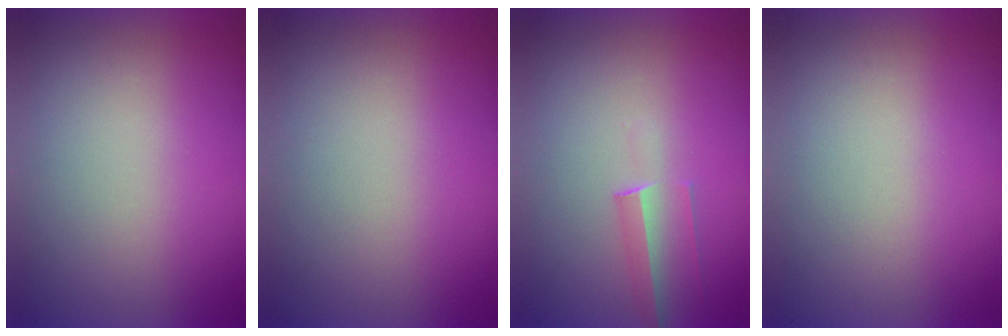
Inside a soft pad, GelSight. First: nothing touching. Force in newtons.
{"total": 0.0}
{"total": 1.4}
{"total": 0.0}